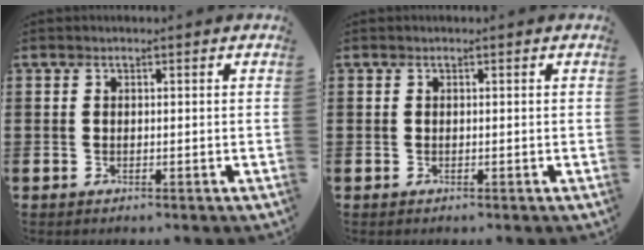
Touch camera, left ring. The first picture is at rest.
{"total": 0.0}